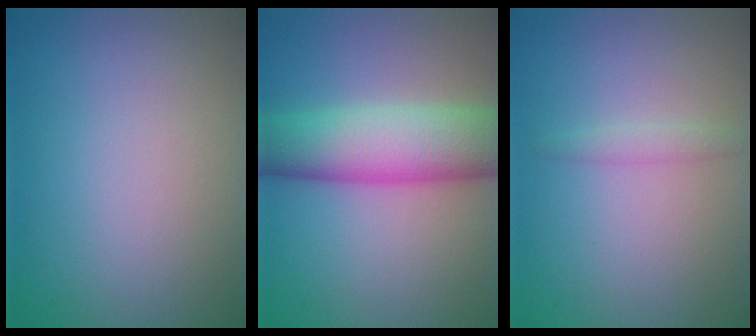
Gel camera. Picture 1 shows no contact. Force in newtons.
{"total": 9.0, "press": 9.0, "slide": 0.2}
{"total": 1.0, "press": 1.0, "slide": 0.1}